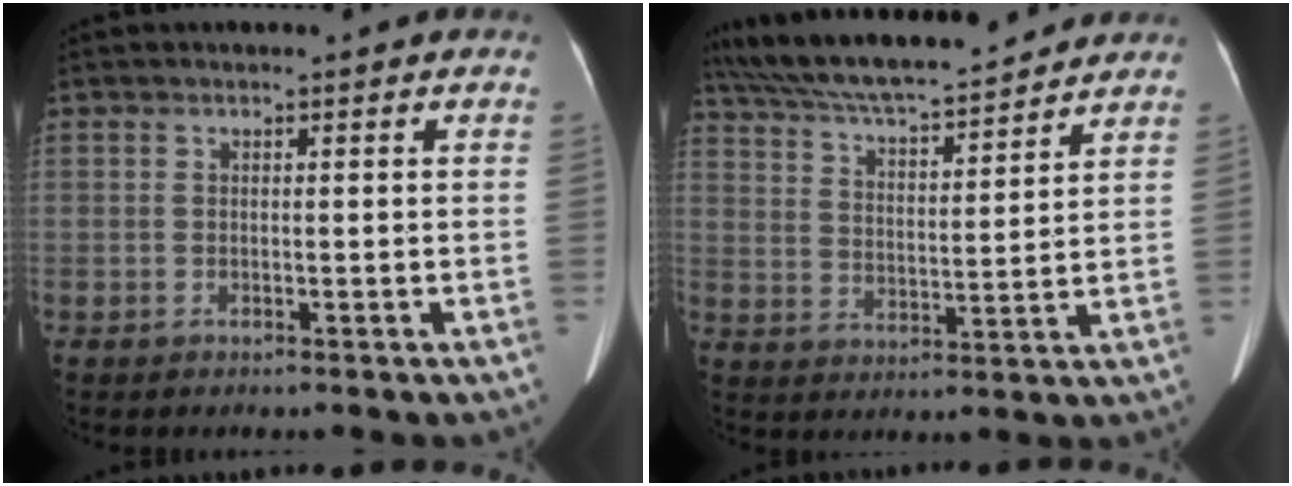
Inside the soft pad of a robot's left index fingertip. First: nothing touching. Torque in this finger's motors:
{"motor_torque": [0.22, -0.39, 0.08, 0.03]}